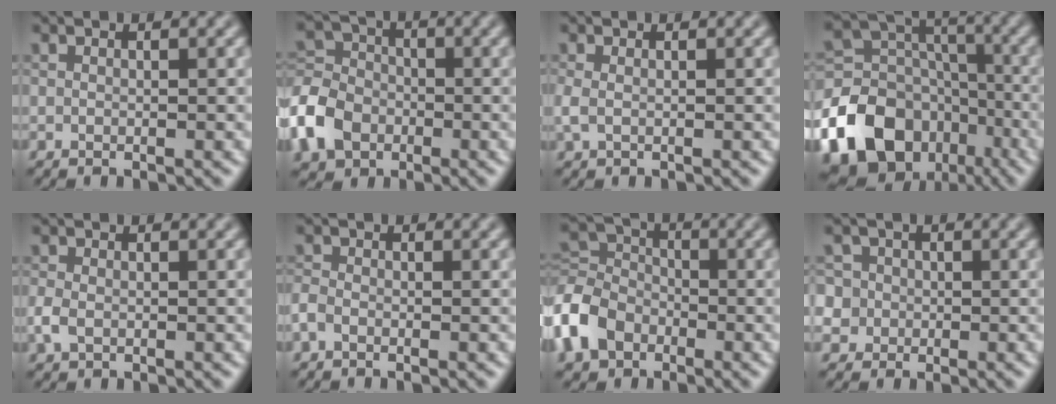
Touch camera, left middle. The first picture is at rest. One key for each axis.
{"total": 6.6, "fx": -3.0, "fy": 5.0, "fz": 3.0, "tx": -0.070, "ty": 0.005, "tz": -0.082}
{"total": 1.0, "fx": -0.1, "fy": 0.5, "fz": 0.9, "tx": -0.024, "ty": -0.001, "tz": -0.003}
{"total": 18.4, "fx": -9.9, "fy": 13.8, "fz": 7.2, "tx": -0.167, "ty": -0.046, "tz": -0.169}
{"total": 1.6, "fx": -0.5, "fy": 1.1, "fz": 1.0, "tx": -0.025, "ty": 0.000, "tz": -0.013}
{"total": 1.2, "fx": -0.7, "fy": 0.7, "fz": 0.6, "tx": -0.014, "ty": 0.002, "tz": -0.020}
{"total": 5.9, "fx": -3.0, "fy": 4.3, "fz": 2.7, "tx": -0.060, "ty": 0.011, "tz": -0.081}
{"total": 5.7, "fx": 0.2, "fy": 5.4, "fz": 1.7, "tx": -0.035, "ty": 0.032, "tz": -0.022}